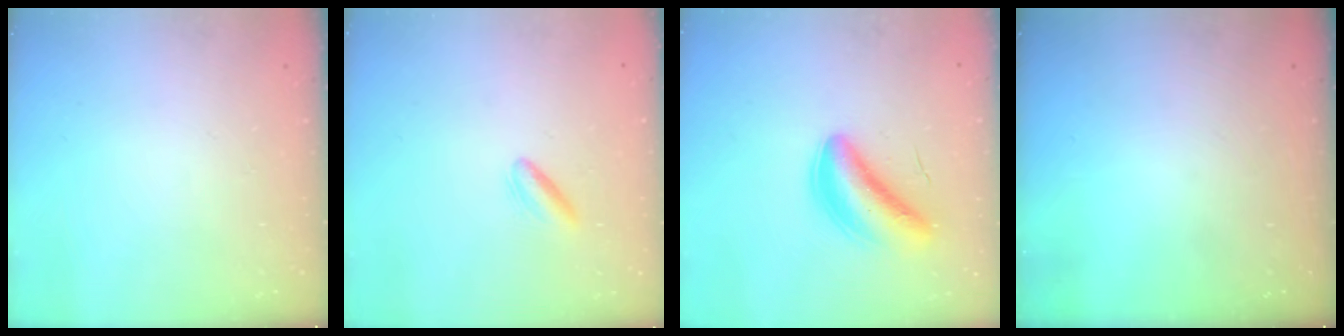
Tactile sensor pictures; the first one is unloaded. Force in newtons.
{"total": 3.8, "press": 3.6, "slide": 1.2}
{"total": 6.2, "press": 6.0, "slide": 1.5}
{"total": 0.0}